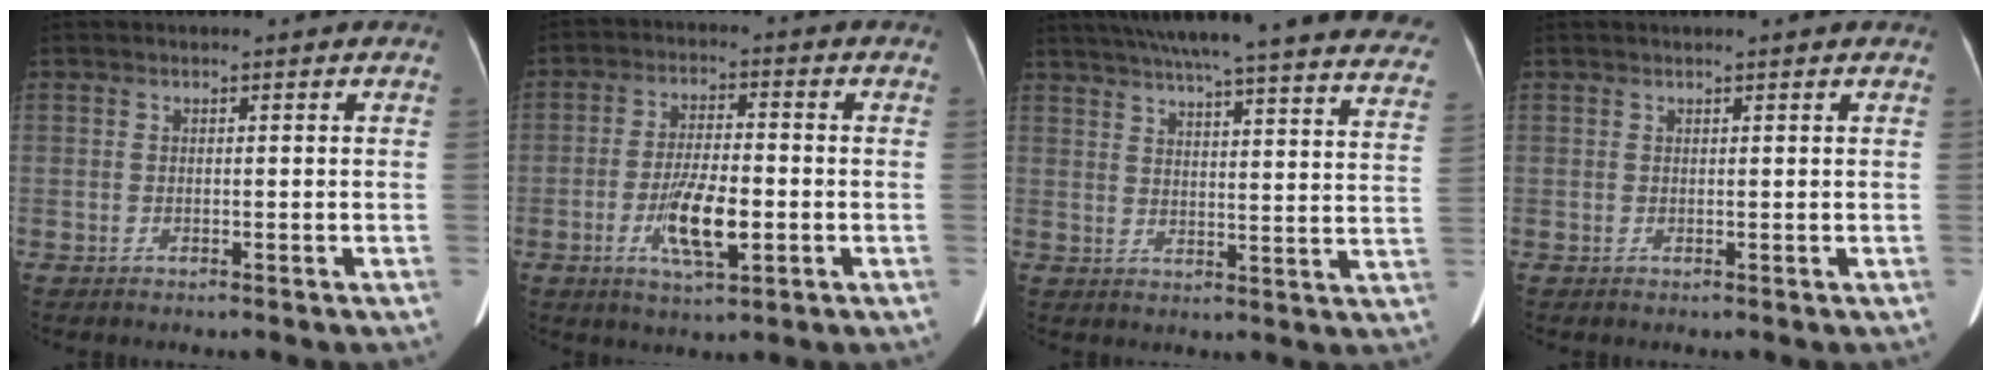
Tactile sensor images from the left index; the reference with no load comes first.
{"total": 8.1, "force": [-2.5, 2.1, 7.4], "torque": [-0.146, -0.005, -0.043]}
{"total": 35.1, "force": [31.4, 3.1, 15.4], "torque": [-0.194, -0.070, 0.375]}
{"total": 2.1, "force": [1.8, -0.1, 1.0], "torque": [-0.014, 0.021, 0.023]}